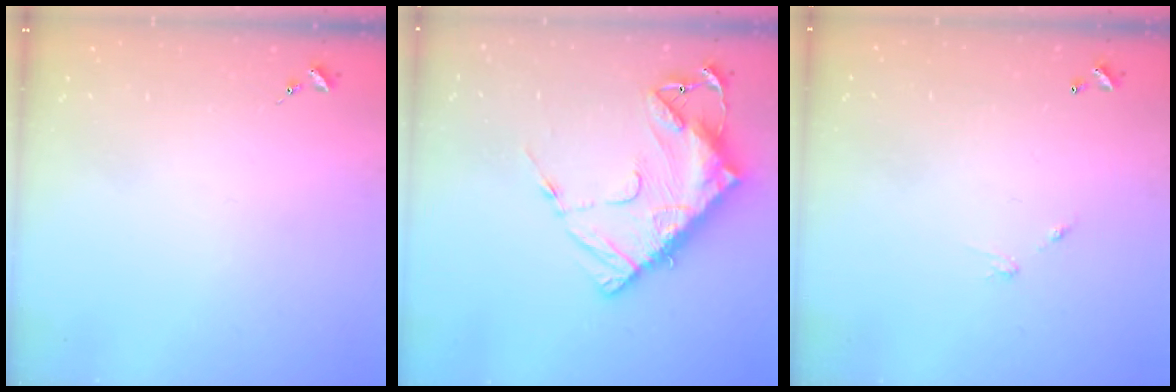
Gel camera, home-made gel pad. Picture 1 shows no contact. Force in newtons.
{"total": 16.9, "press": 16.8, "slide": 1.8}
{"total": 4.5, "press": 4.5, "slide": 0.3}